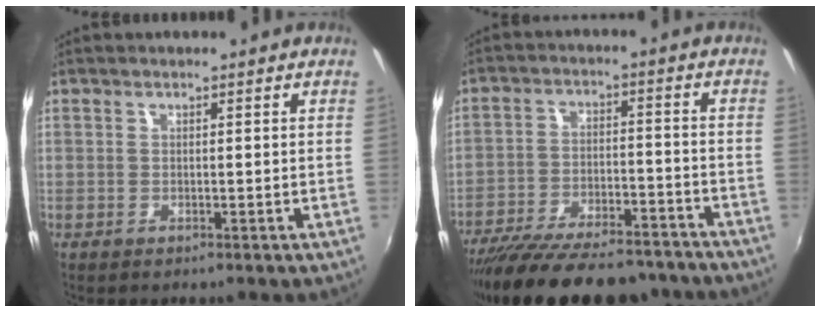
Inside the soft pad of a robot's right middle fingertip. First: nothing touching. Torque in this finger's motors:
{"motor_torque": [1.06, -1.08, 0.65, 0.20]}